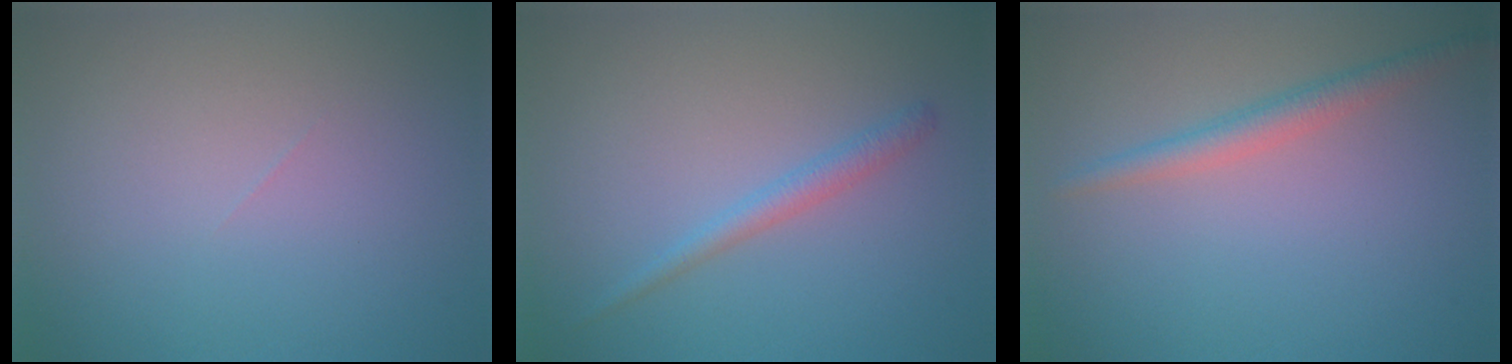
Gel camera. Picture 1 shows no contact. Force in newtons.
{"total": 1.7, "press": 1.7, "slide": 0.2}
{"total": 2.2, "press": 2.1, "slide": 0.0}